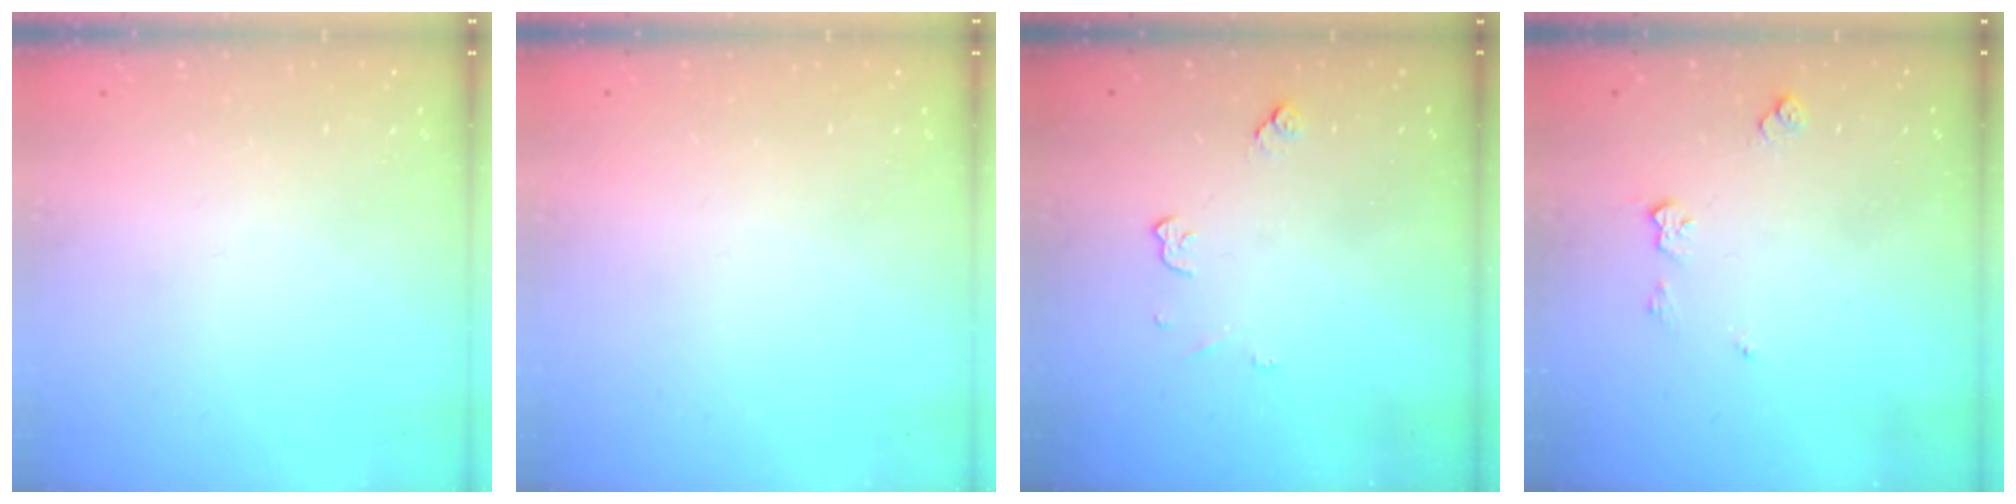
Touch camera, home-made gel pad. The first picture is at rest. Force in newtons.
{"total": 0.0}
{"total": 4.8, "press": 4.7, "slide": 0.7}
{"total": 5.9, "press": 5.9, "slide": 0.8}